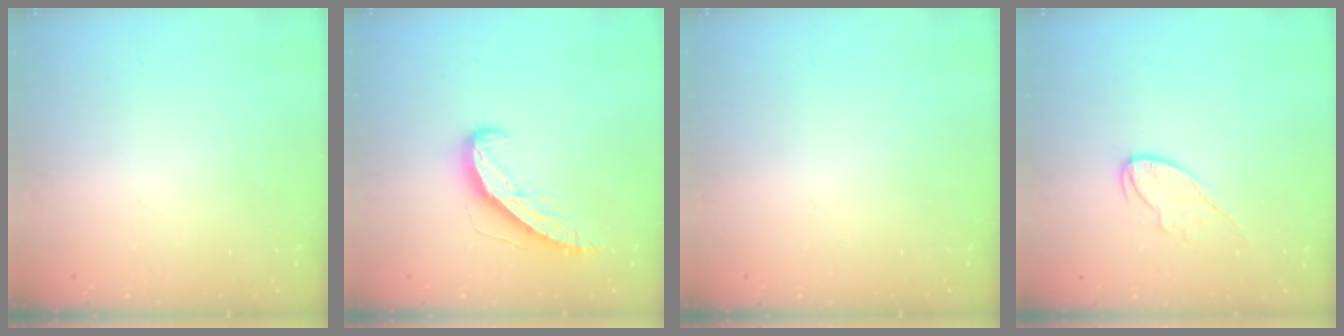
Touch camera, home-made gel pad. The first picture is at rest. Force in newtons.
{"total": 9.7, "press": 9.7, "slide": 0.3}
{"total": 0.0}
{"total": 7.1, "press": 7.1, "slide": 0.1}